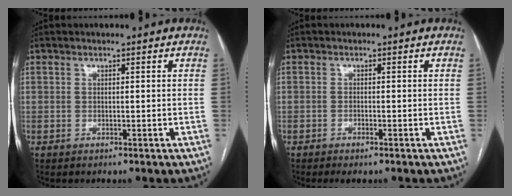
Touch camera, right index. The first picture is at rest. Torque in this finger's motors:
{"motor_torque": [0.28, 0.02, 0.07, 0.00]}